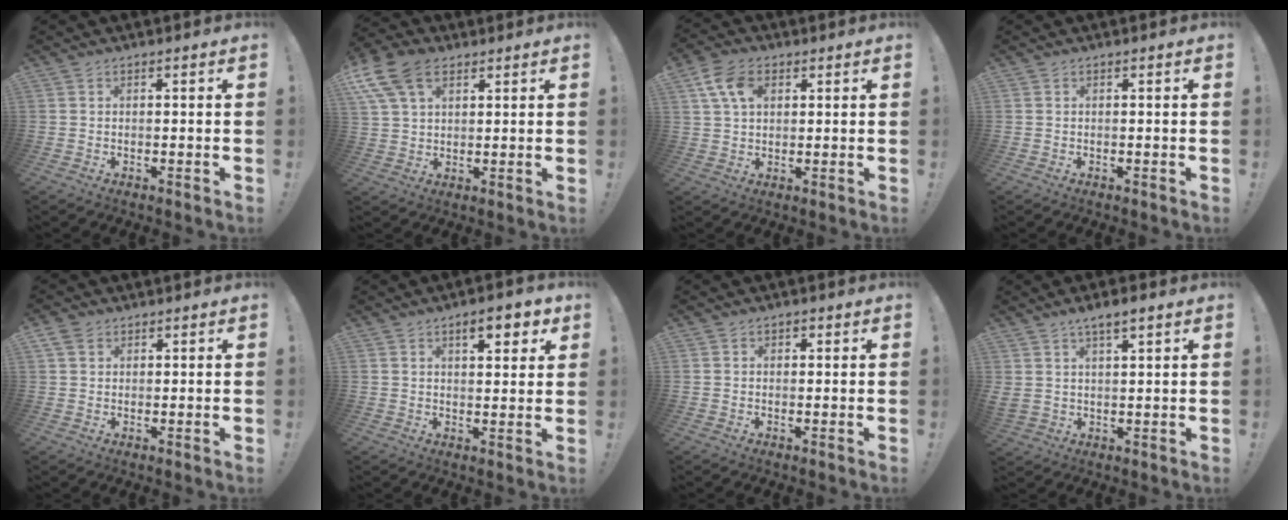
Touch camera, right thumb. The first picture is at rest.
{"total": 12.4, "force": [6.0, 7.6, 7.7], "torque": [-0.150, -0.015, 0.117]}
{"total": 9.2, "force": [3.3, 6.3, 5.9], "torque": [-0.118, 0.007, 0.067]}
{"total": 0.0}
{"total": 3.3, "force": [1.8, 2.1, 1.7], "torque": [-0.029, -0.001, 0.036]}
{"total": 7.2, "force": [3.9, 2.7, 5.4], "torque": [-0.069, -0.012, 0.063]}
{"total": 1.0, "force": [0.2, 0.8, 0.4], "torque": [0.001, 0.000, 0.002]}
{"total": 5.4, "force": [3.1, 1.9, 4.0], "torque": [-0.054, -0.016, 0.055]}